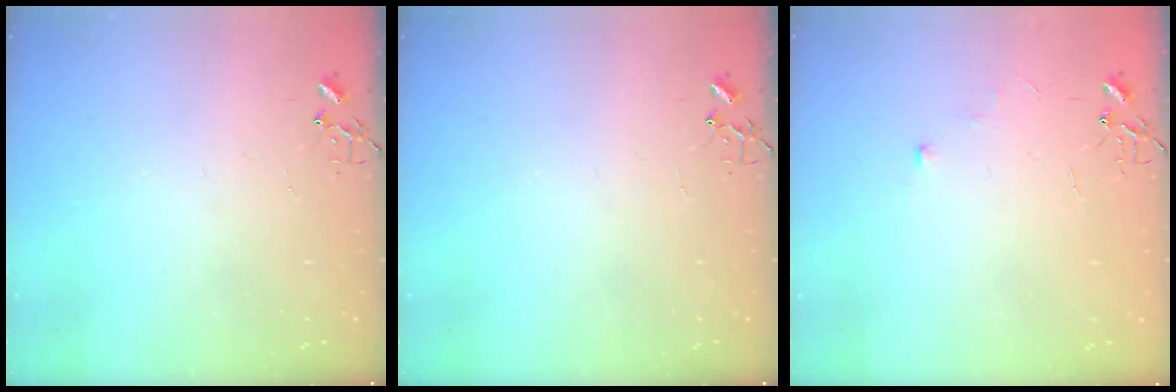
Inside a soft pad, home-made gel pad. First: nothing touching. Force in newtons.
{"total": 0.0}
{"total": 5.4, "press": 5.3, "slide": 0.7}